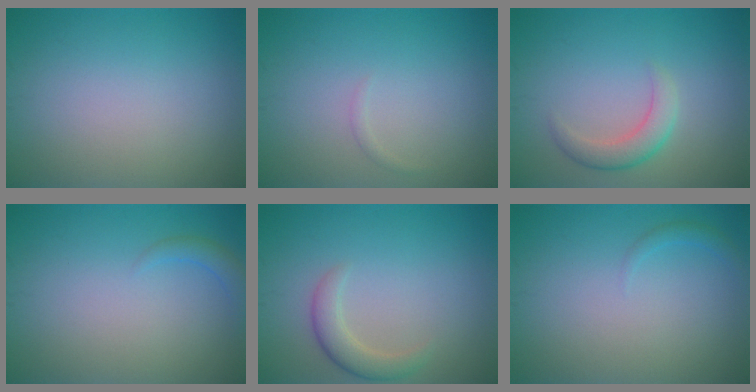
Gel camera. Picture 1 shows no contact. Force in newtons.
{"total": 0.5, "press": 0.5, "slide": 0.0}
{"total": 2.6, "press": 2.6, "slide": 0.0}
{"total": 1.3, "press": 1.3, "slide": 0.2}
{"total": 2.5, "press": 2.5, "slide": 0.2}
{"total": 0.9, "press": 0.9, "slide": 0.1}